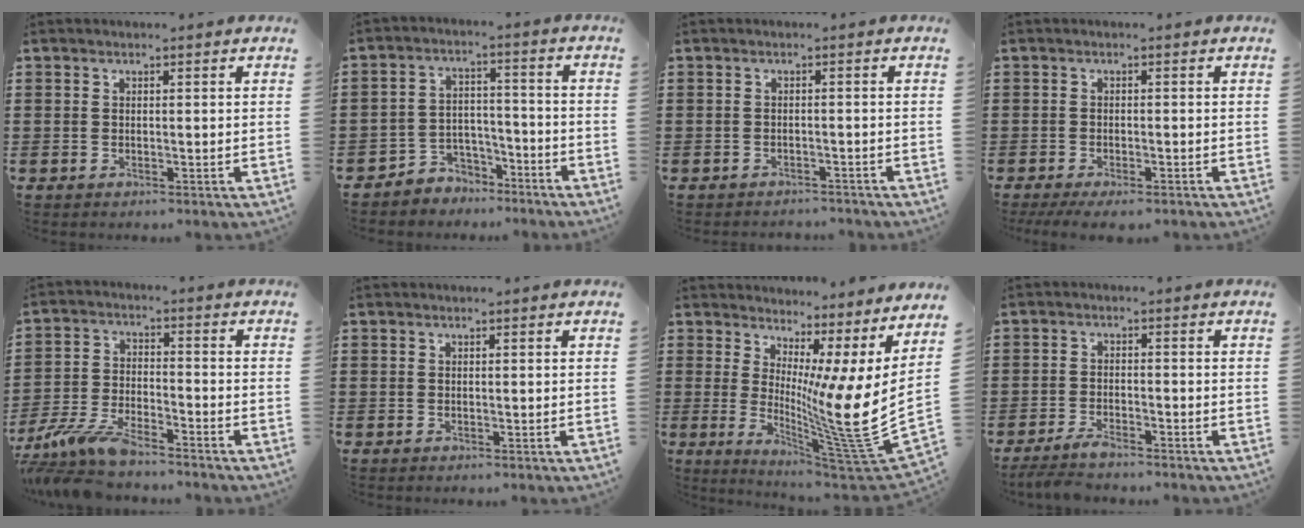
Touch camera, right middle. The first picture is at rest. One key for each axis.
{"total": 4.5, "fx": -4.0, "fy": 2.0, "fz": -0.3, "tx": -0.006, "ty": 0.004, "tz": -0.087}
{"total": 1.3, "fx": -1.2, "fy": 0.1, "fz": 0.0, "tx": -0.005, "ty": 0.001, "tz": -0.027}
{"total": 1.8, "fx": -1.5, "fy": 0.1, "fz": 0.9, "tx": -0.024, "ty": -0.004, "tz": -0.030}
{"total": 8.0, "fx": -7.1, "fy": 1.2, "fz": 3.5, "tx": -0.091, "ty": -0.005, "tz": -0.140}
{"total": 0.0}
{"total": 11.9, "fx": 2.2, "fy": 0.6, "fz": 11.7, "tx": -0.198, "ty": -0.074, "tz": 0.035}
{"total": 2.9, "fx": -2.7, "fy": 0.2, "fz": 1.2, "tx": -0.038, "ty": -0.005, "tz": -0.058}